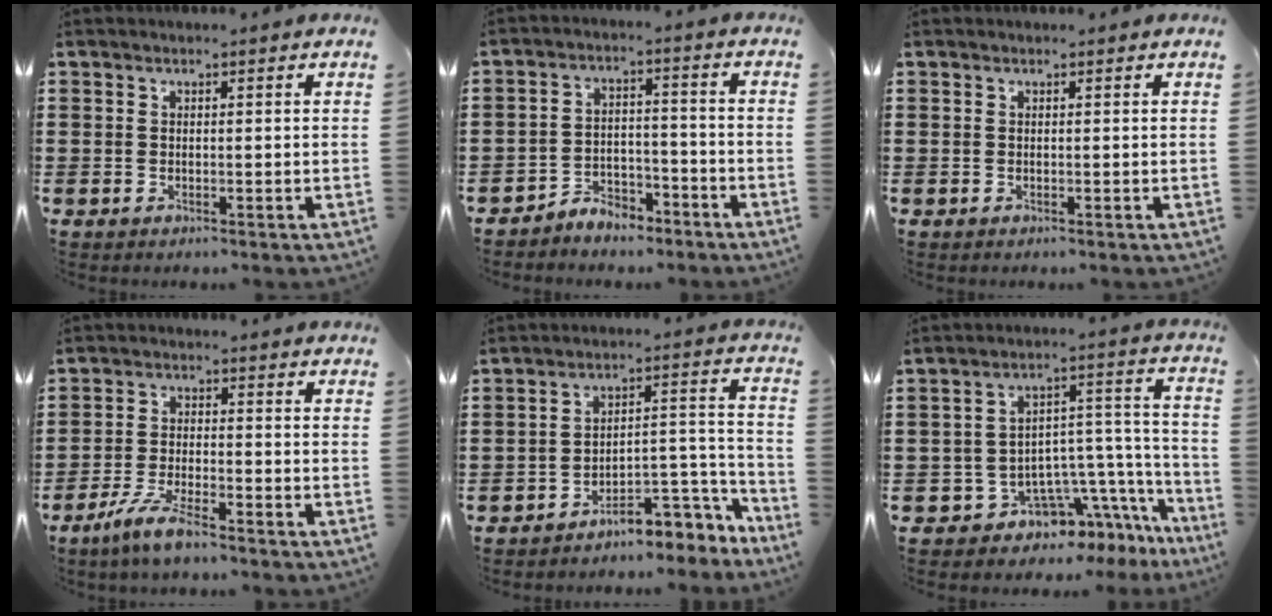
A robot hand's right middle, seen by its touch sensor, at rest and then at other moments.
{"total": 4.5, "force": [-4.4, 1.1, 0.1], "torque": [-0.008, 0.007, -0.090]}
{"total": 0.0}
{"total": 5.6, "force": [-4.4, 0.5, 3.4], "torque": [-0.084, -0.014, -0.084]}
{"total": 5.8, "force": [-5.1, 1.8, 2.2], "torque": [-0.027, 0.001, -0.098]}
{"total": 5.5, "force": [-4.4, 3.0, 1.3], "torque": [-0.039, -0.019, -0.080]}